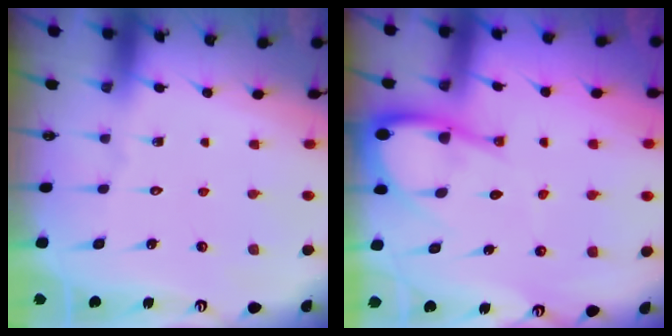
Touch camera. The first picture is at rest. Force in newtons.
{"total": 9.8, "press": 9.7, "slide": 1.1}